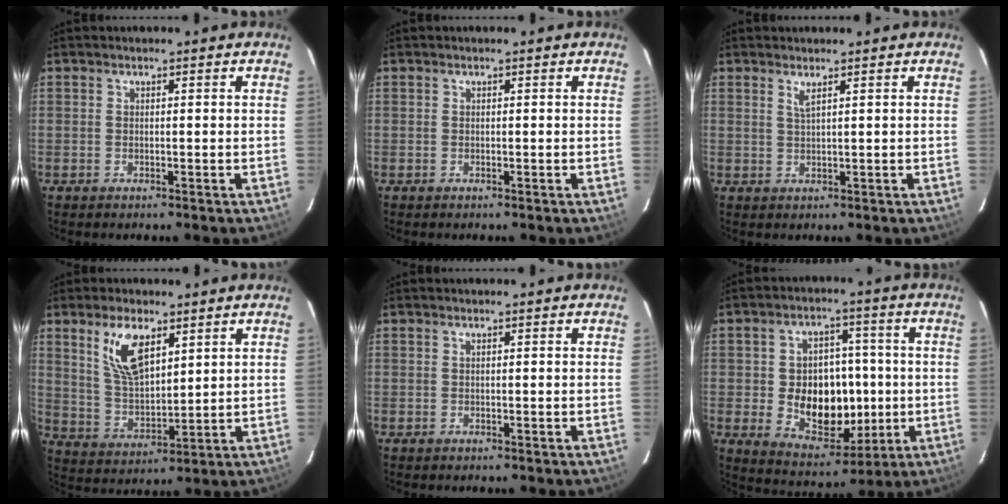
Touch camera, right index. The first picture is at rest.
{"total": 0.0}
{"total": 1.6, "force": [1.1, -0.1, 1.2], "torque": [-0.024, -0.002, 0.019]}
{"total": 9.9, "force": [5.2, 4.5, 7.1], "torque": [-0.136, 0.005, 0.112]}
{"total": 0.0}
{"total": 13.5, "force": [-1.5, 10.1, 8.8], "torque": [-0.171, 0.003, 0.000]}